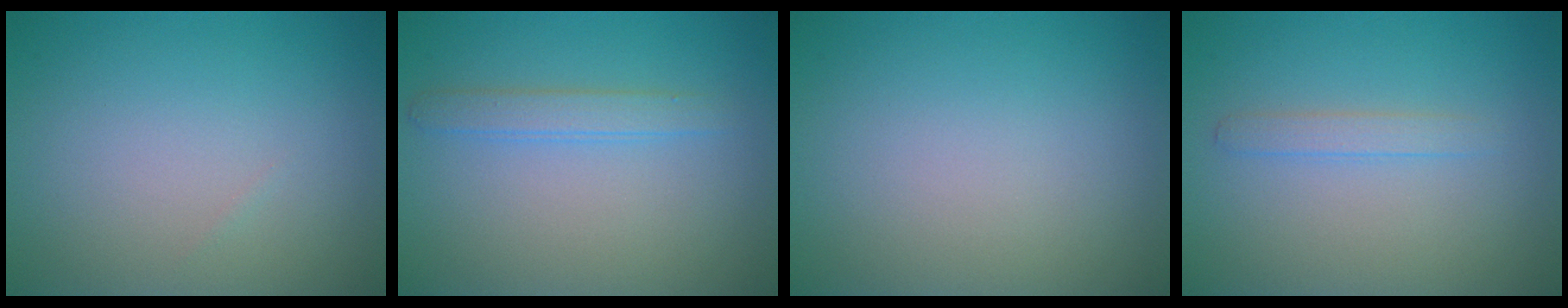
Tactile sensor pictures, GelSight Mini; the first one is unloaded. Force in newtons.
{"total": 1.8, "press": 1.8, "slide": 0.1}
{"total": 0.0}
{"total": 1.3, "press": 1.3, "slide": 0.1}